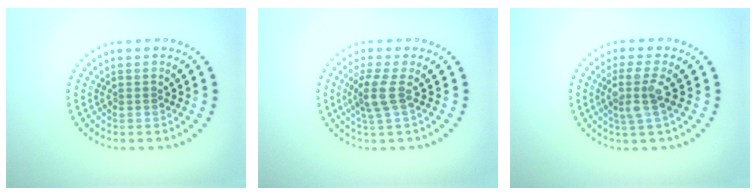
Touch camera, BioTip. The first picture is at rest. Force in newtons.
{"total": 2.6, "press": 2.0, "slide": 1.6}
{"total": 3.0, "press": 2.3, "slide": 1.8}